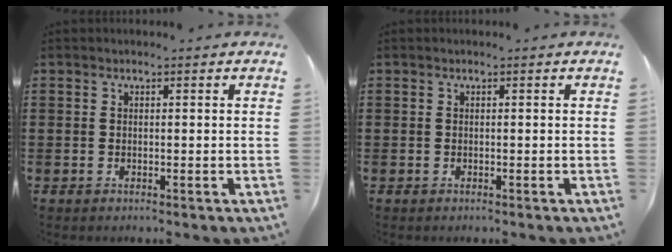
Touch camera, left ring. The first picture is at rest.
{"total": 0.0}